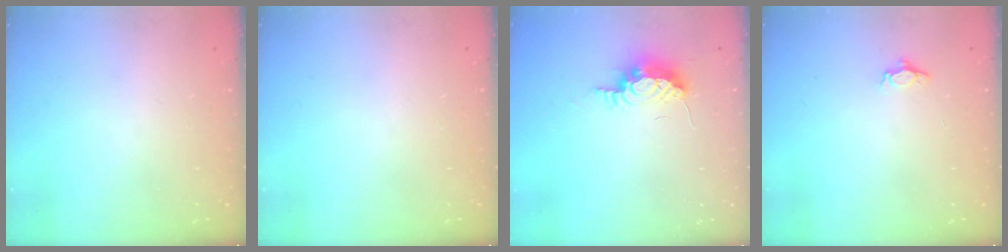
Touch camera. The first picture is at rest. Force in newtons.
{"total": 0.0}
{"total": 13.8, "press": 9.6, "slide": 10.0}
{"total": 3.4, "press": 3.3, "slide": 0.5}